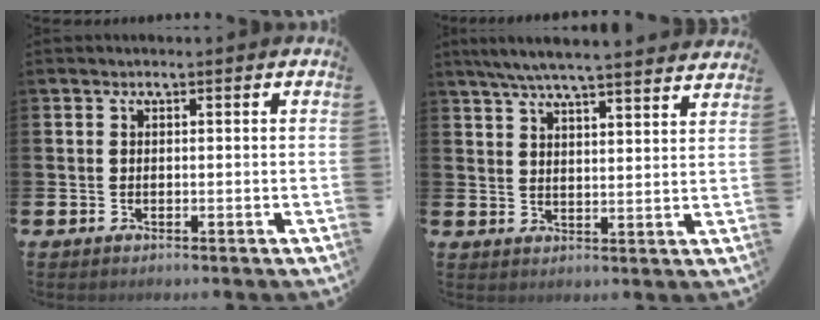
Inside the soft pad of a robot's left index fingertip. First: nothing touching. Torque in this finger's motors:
{"motor_torque": [1.07, -1.07, 0.33, 0.09]}